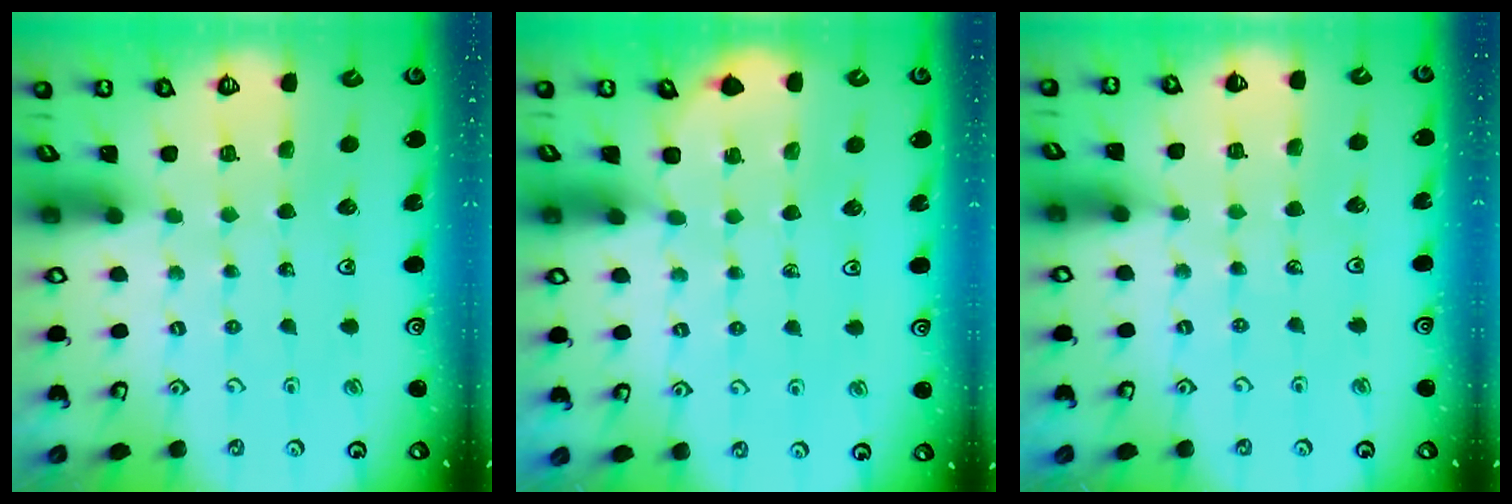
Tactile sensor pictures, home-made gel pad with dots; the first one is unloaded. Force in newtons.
{"total": 3.6, "press": 3.6, "slide": 0.4}
{"total": 3.6, "press": 3.6, "slide": 0.5}